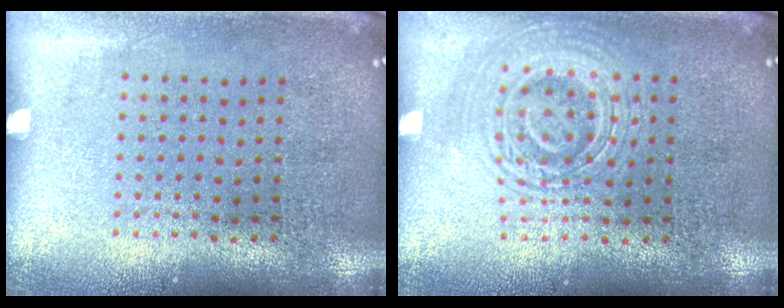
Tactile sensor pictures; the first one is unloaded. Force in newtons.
{"total": 2.1, "press": 2.1, "slide": 0.4}